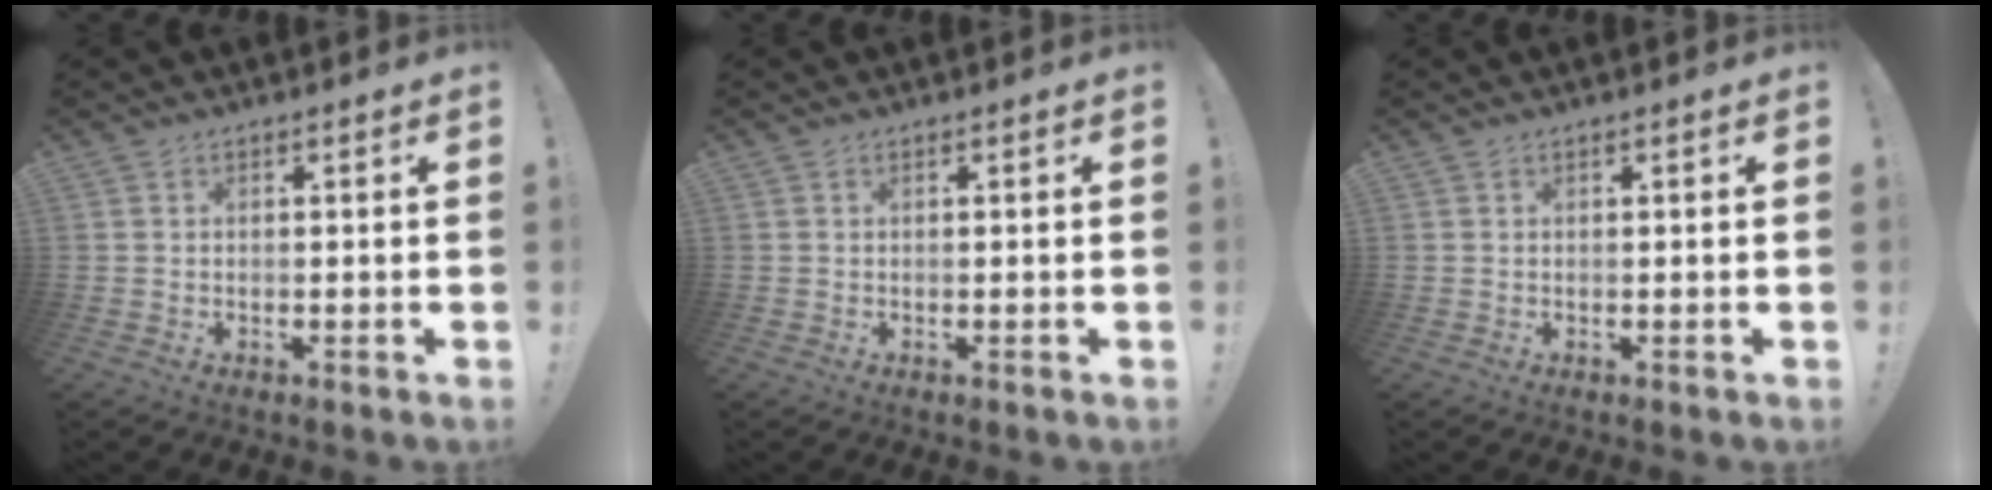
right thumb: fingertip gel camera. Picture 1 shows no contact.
{"total": 0.0}
{"total": 0.0}